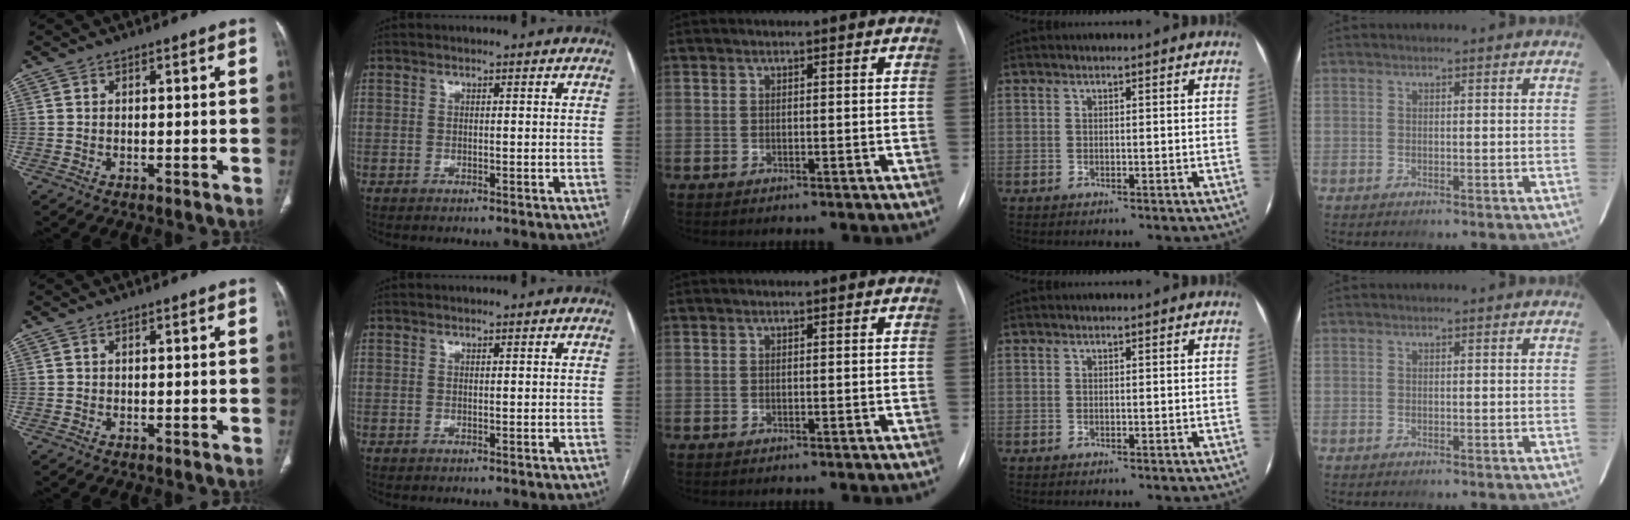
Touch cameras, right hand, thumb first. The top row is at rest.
{}